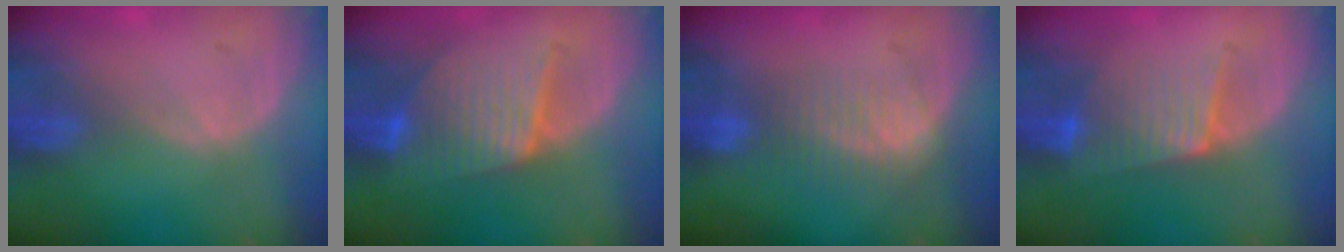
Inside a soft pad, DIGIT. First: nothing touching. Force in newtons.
{"total": 8.4, "press": 8.4, "slide": 0.5}
{"total": 7.1, "press": 6.1, "slide": 3.7}
{"total": 6.7, "press": 6.2, "slide": 2.4}